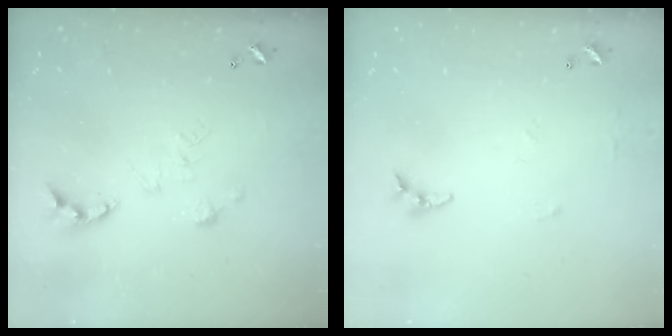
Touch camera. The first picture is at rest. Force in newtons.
{"total": 5.4, "press": 5.3, "slide": 0.6}